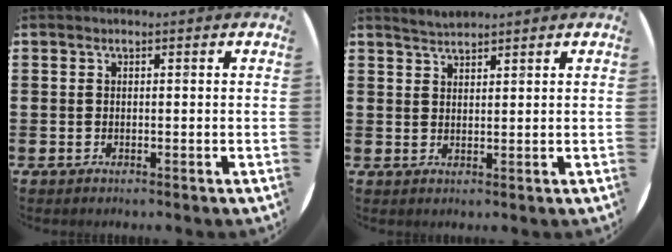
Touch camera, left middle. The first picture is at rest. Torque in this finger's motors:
{"motor_torque": [0.03, -0.03, -0.02, -0.01]}